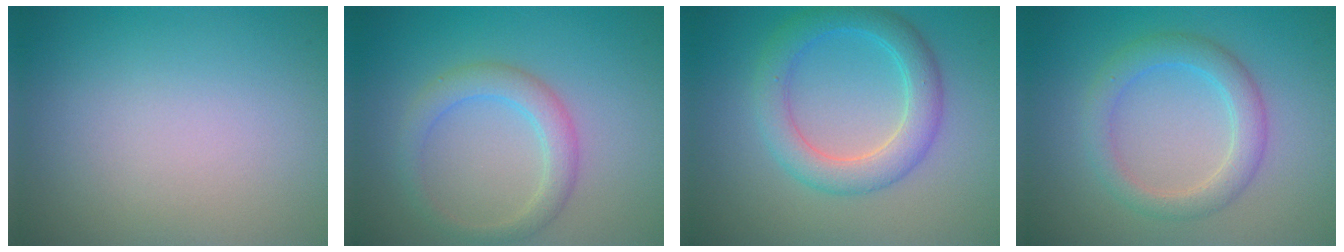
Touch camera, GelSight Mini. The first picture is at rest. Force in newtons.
{"total": 2.8, "press": 2.8, "slide": 0.1}
{"total": 4.3, "press": 4.3, "slide": 0.1}
{"total": 3.3, "press": 3.3, "slide": 0.1}